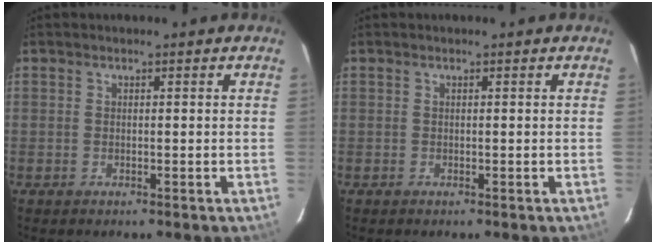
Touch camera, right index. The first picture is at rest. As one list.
[{"total": 0.0}]